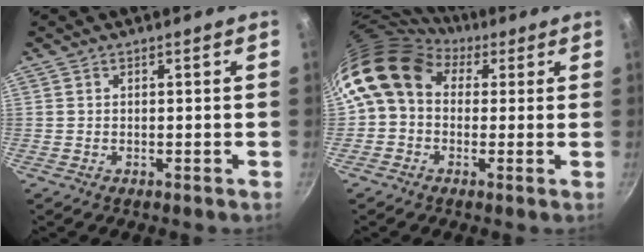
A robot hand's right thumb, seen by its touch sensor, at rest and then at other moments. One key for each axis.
{"total": 11.4, "fx": 2.9, "fy": 8.7, "fz": 6.8, "tx": -0.110, "ty": 0.016, "tz": 0.026}